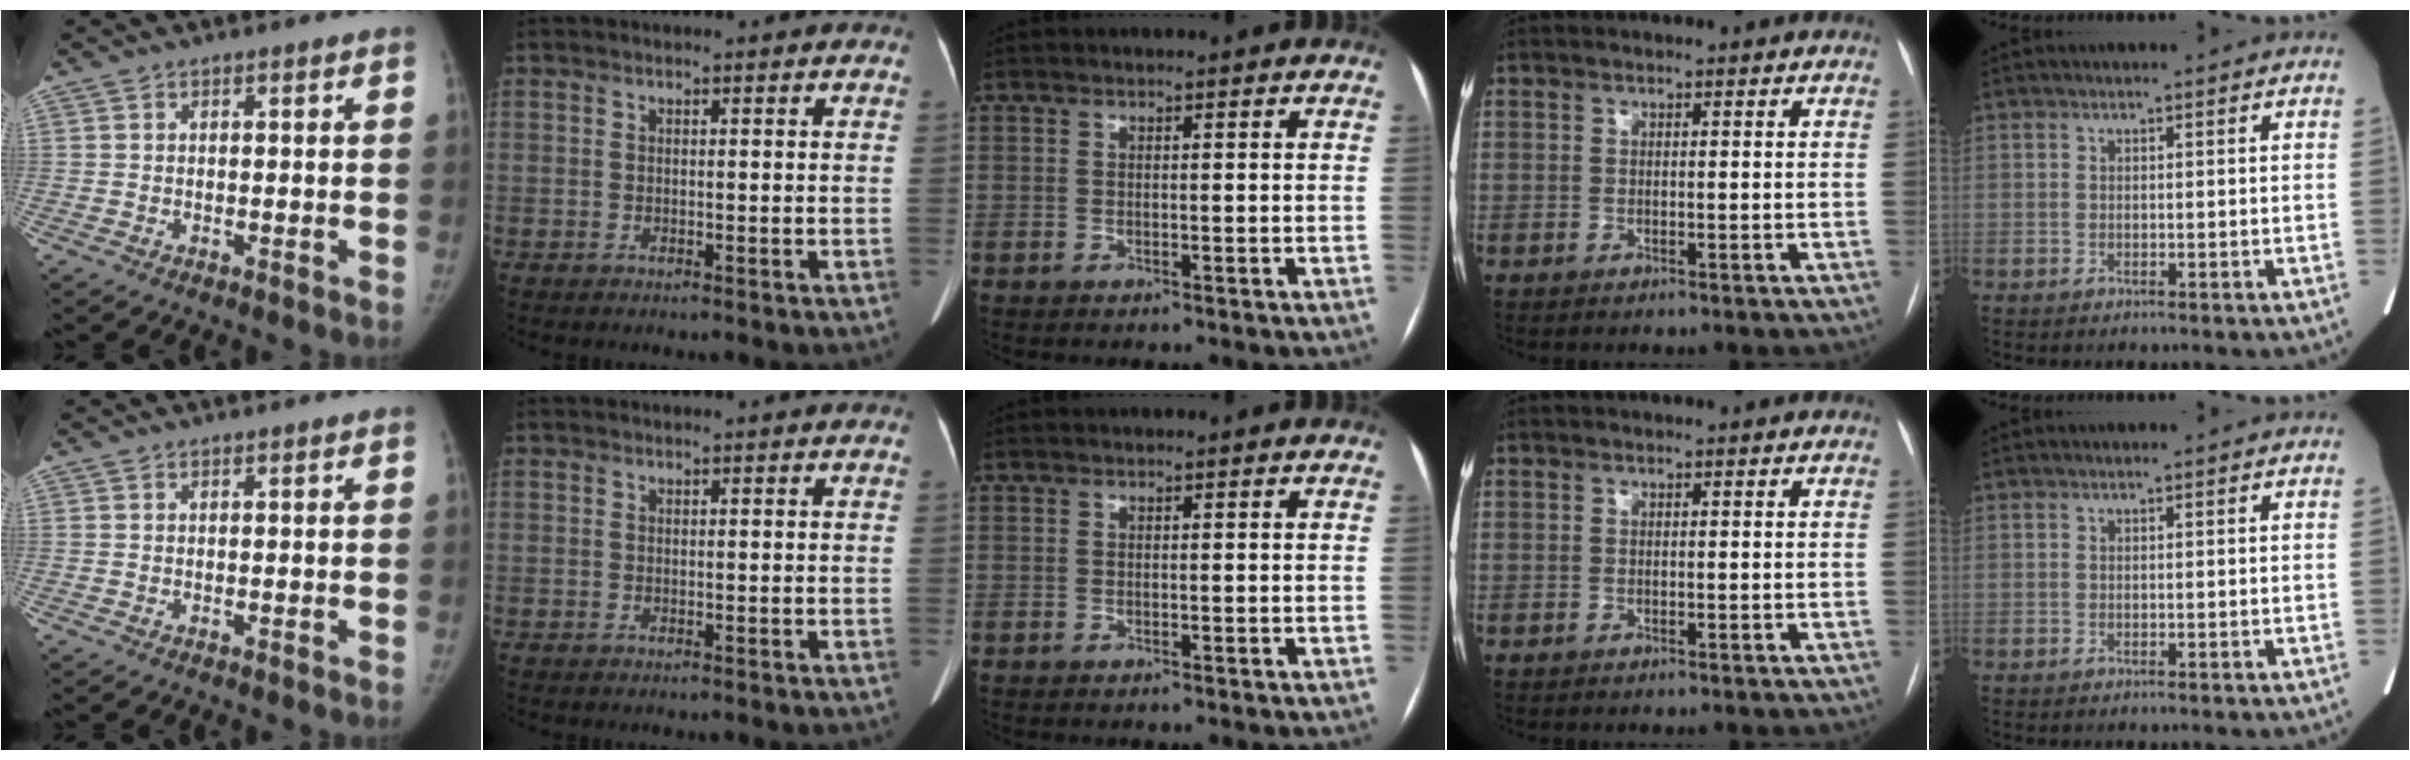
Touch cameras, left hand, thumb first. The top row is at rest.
{}